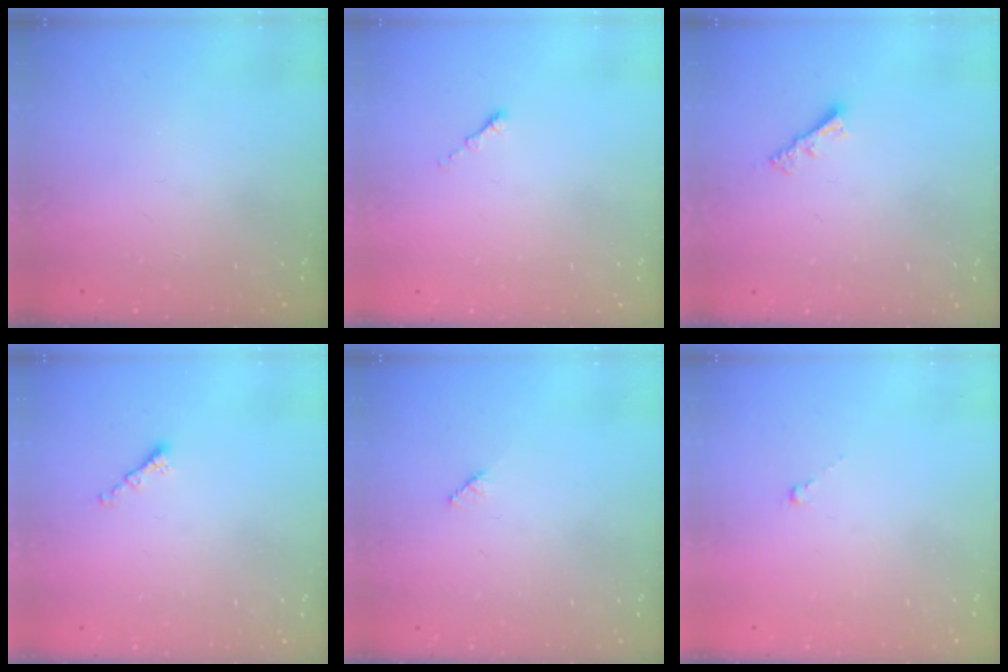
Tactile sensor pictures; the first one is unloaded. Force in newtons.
{"total": 0.0}
{"total": 3.7, "press": 3.7, "slide": 0.5}
{"total": 1.3, "press": 1.2, "slide": 0.6}
{"total": 1.9, "press": 1.9, "slide": 0.3}
{"total": 0.0}